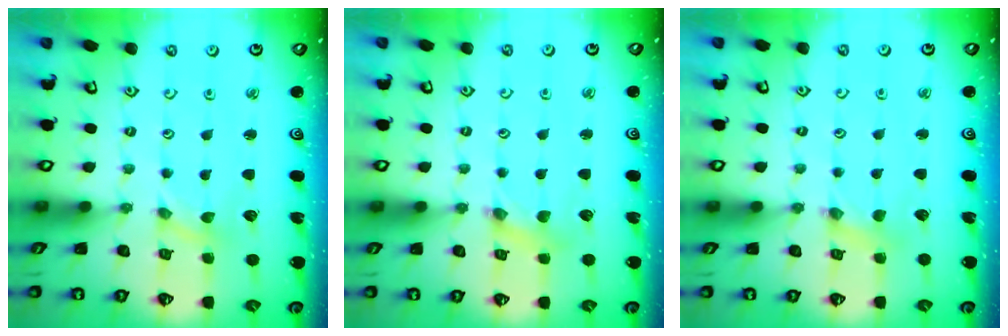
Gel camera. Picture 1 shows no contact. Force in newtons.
{"total": 2.0, "press": 2.0, "slide": 0.3}
{"total": 1.5, "press": 1.5, "slide": 0.3}